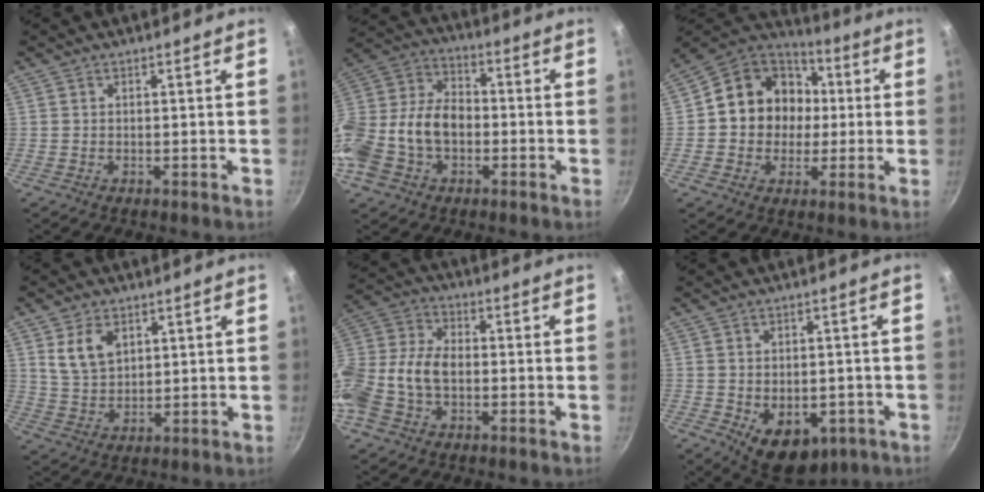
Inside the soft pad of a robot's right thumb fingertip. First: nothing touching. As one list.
[{"total": 19.7, "force": [-3.8, 14.2, 13.1], "torque": [-0.260, 0.057, -0.077]}, {"total": 15.8, "force": [1.1, 13.8, 7.5], "torque": [-0.087, 0.028, 0.005]}, {"total": 7.3, "force": [3.0, 4.8, 4.5], "torque": [-0.067, -0.015, 0.065]}, {"total": 15.0, "force": [-2.9, 10.2, 10.7], "torque": [-0.214, 0.038, -0.069]}, {"total": 11.1, "force": [-3.4, 7.3, 7.7], "torque": [-0.071, -0.005, -0.028]}]